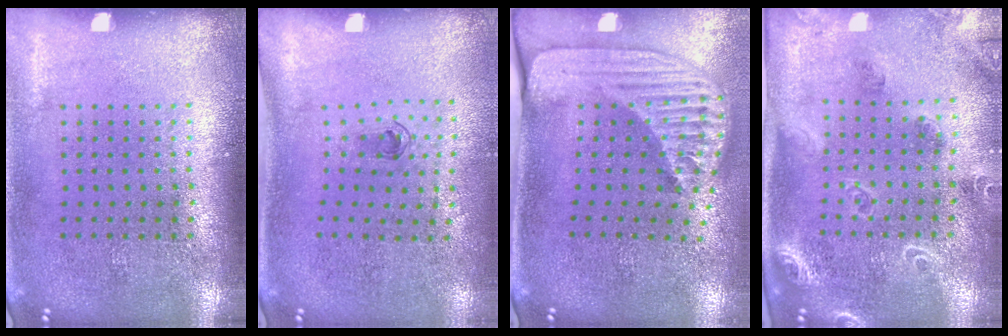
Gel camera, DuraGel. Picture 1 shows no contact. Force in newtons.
{"total": 0.7, "press": 0.4, "slide": 0.6}
{"total": 2.5, "press": 1.8, "slide": 1.8}
{"total": 1.9, "press": 1.8, "slide": 0.3}